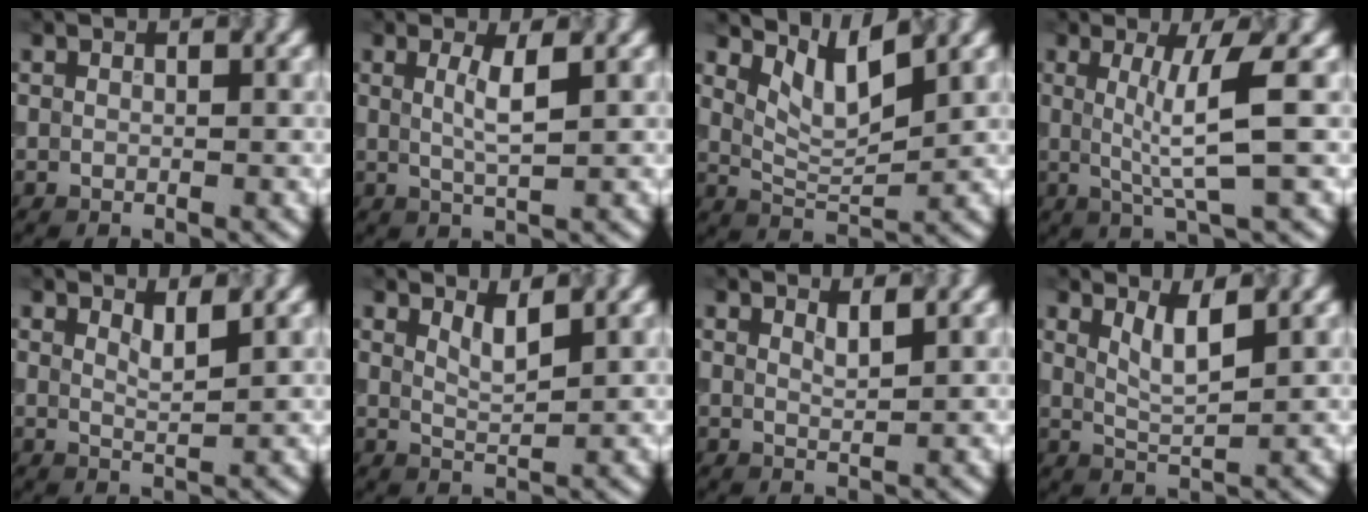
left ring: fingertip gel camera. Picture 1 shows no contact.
{"total": 2.6, "force": [0.7, 0.6, 2.4], "torque": [-0.042, -0.003, 0.012]}
{"total": 4.0, "force": [2.4, 1.2, 2.9], "torque": [-0.064, -0.007, 0.051]}
{"total": 4.5, "force": [0.6, 0.5, 4.4], "torque": [-0.080, -0.004, 0.014]}
{"total": 1.6, "force": [1.0, 0.3, 1.2], "torque": [-0.021, -0.003, 0.017]}
{"total": 1.8, "force": [1.2, 0.4, 1.3], "torque": [-0.023, -0.006, 0.023]}
{"total": 1.2, "force": [0.9, 0.2, 0.8], "torque": [-0.013, -0.003, 0.014]}
{"total": 2.6, "force": [1.4, 0.6, 2.0], "torque": [-0.037, -0.008, 0.031]}